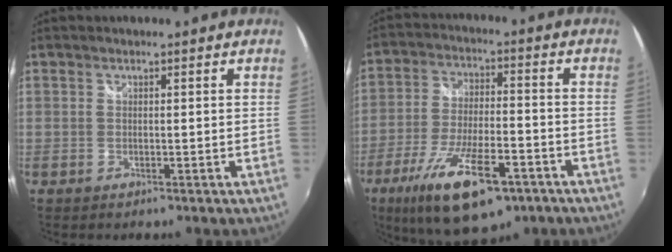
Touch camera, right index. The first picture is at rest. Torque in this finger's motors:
{"motor_torque": [1.78, -0.37, 0.86, 0.21]}